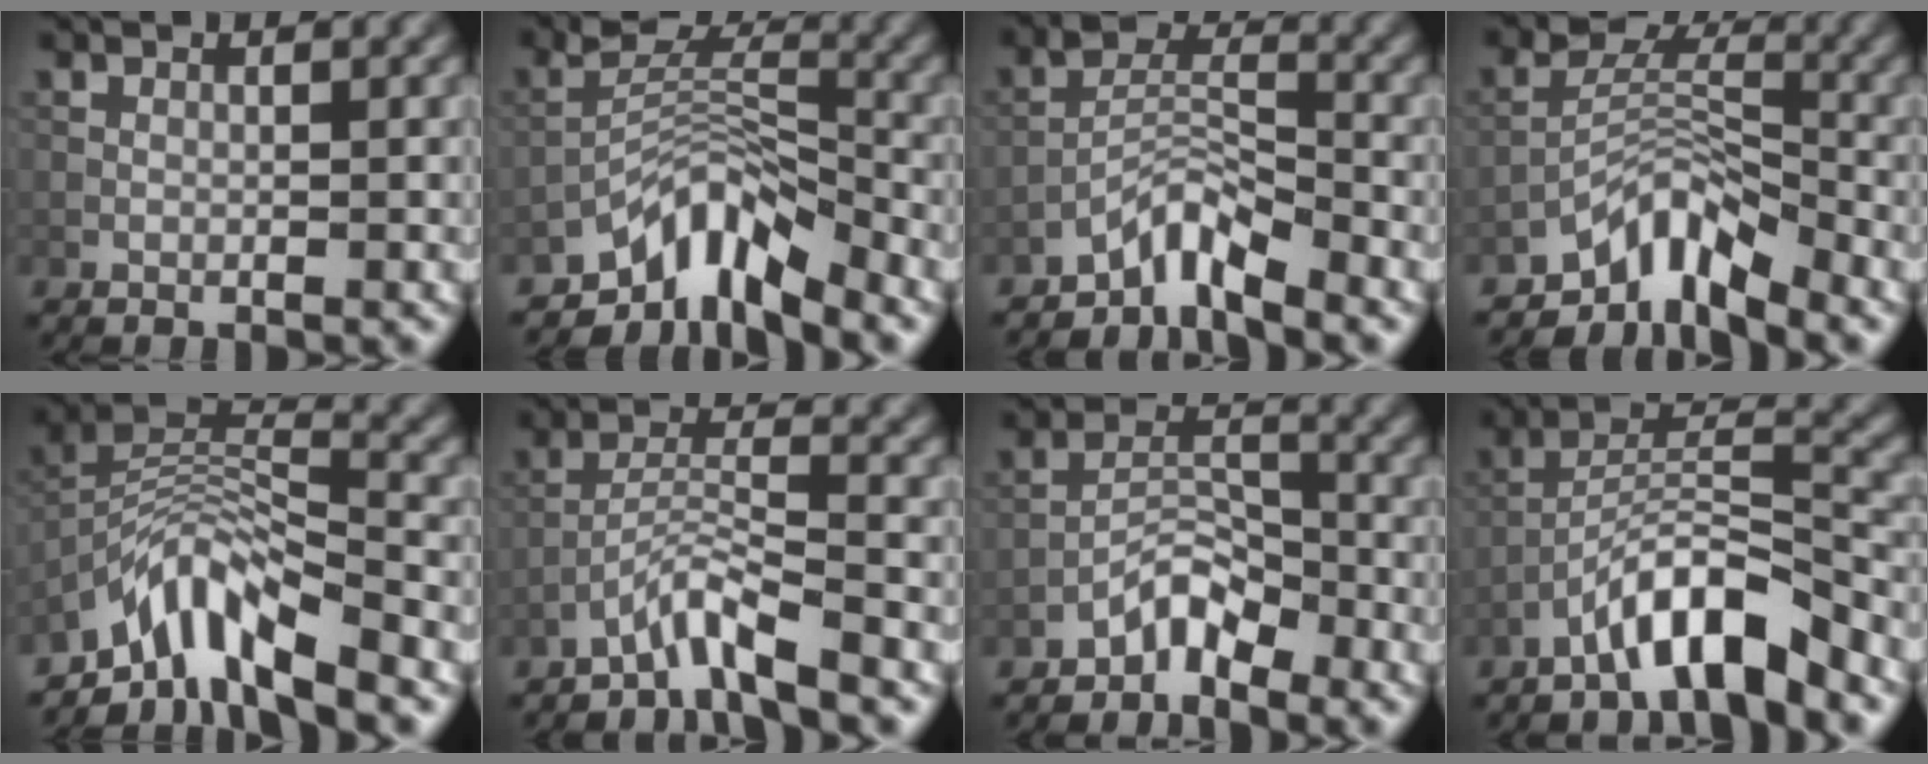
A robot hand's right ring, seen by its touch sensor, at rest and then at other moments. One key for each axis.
{"total": 6.5, "fx": -4.9, "fy": 2.4, "fz": 3.5, "tx": -0.043, "ty": 0.007, "tz": -0.097}
{"total": 3.5, "fx": -3.0, "fy": 0.8, "fz": 1.6, "tx": -0.024, "ty": 0.014, "tz": -0.065}
{"total": 5.2, "fx": -4.1, "fy": 2.1, "fz": 2.4, "tx": -0.024, "ty": 0.005, "tz": -0.086}
{"total": 7.0, "fx": -5.6, "fy": 1.7, "fz": 4.0, "tx": -0.063, "ty": 0.004, "tz": -0.113}
{"total": 3.7, "fx": -3.1, "fy": 0.0, "fz": 1.9, "tx": -0.036, "ty": 0.010, "tz": -0.070}
{"total": 3.0, "fx": -2.5, "fy": 1.1, "fz": 1.3, "tx": -0.017, "ty": 0.017, "tz": -0.049}
{"total": 6.9, "fx": -4.9, "fy": 1.5, "fz": 4.6, "tx": -0.080, "ty": 0.012, "tz": -0.090}